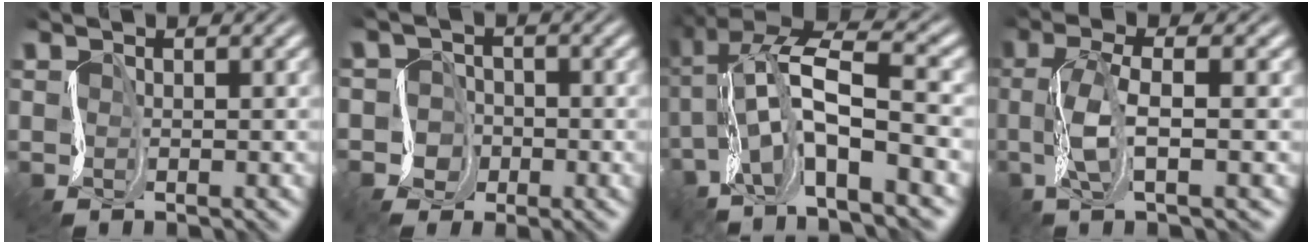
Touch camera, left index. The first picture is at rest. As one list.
[{"total": 3.0, "force": [-2.8, 1.1, -0.1], "torque": [0.010, -0.018, -0.049]}, {"total": 8.7, "force": [-3.2, 1.5, 7.9], "torque": [-0.133, 0.000, -0.062]}, {"total": 4.3, "force": [-1.8, 0.2, 3.9], "torque": [-0.074, -0.011, -0.032]}]